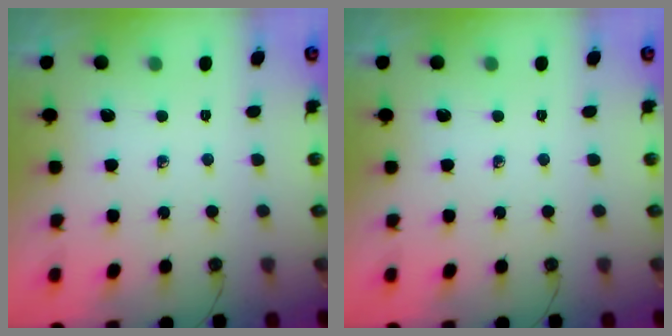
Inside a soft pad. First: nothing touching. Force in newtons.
{"total": 0.0}